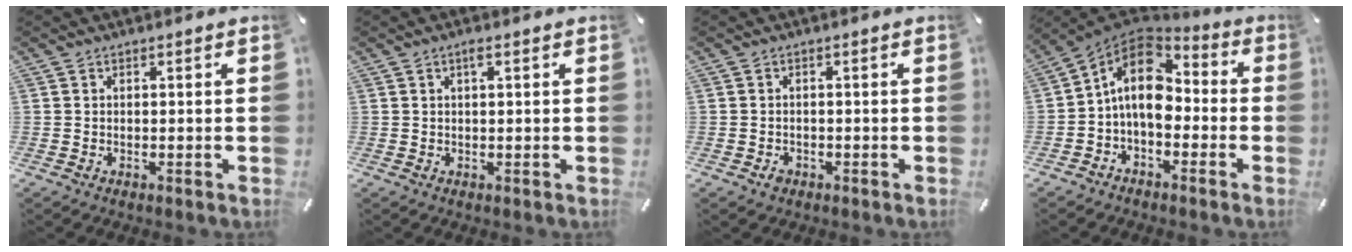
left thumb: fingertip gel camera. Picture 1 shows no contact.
{"total": 1.4, "force": [0.6, 0.3, 1.3], "torque": [-0.028, 0.003, 0.009]}
{"total": 1.4, "force": [-0.7, 1.0, 0.5], "torque": [-0.013, 0.004, -0.015]}
{"total": 12.1, "force": [-0.2, 8.2, 8.9], "torque": [-0.169, 0.009, -0.007]}